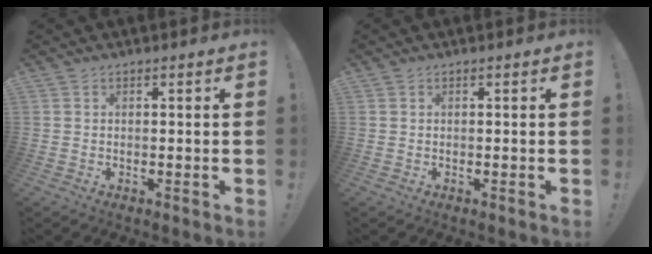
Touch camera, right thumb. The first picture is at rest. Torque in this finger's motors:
{"motor_torque": [-0.19, 0.30, 0.02, -0.11, 0.01]}